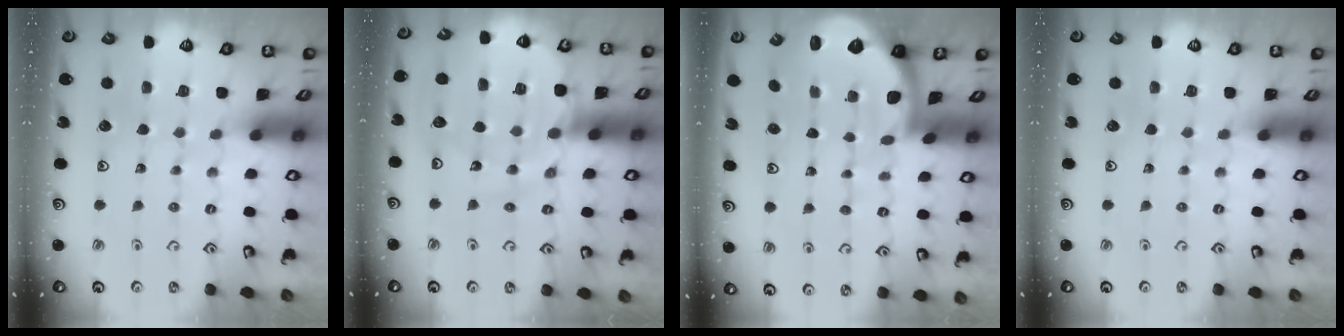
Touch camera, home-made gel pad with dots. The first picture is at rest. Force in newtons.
{"total": 13.9, "press": 13.8, "slide": 1.7}
{"total": 1.6, "press": 1.6, "slide": 0.1}
{"total": 0.0}